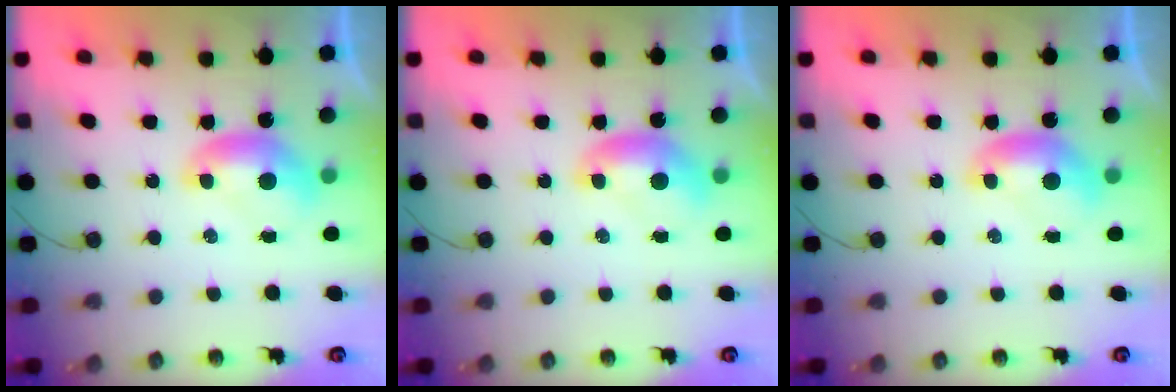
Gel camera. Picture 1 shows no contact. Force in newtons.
{"total": 0.0}
{"total": 0.0}